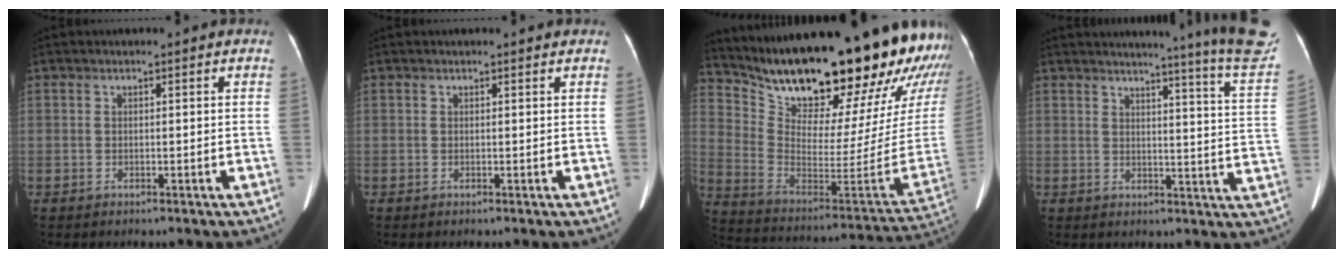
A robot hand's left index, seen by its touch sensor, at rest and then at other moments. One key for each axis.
{"total": 2.5, "fx": 2.3, "fy": 0.5, "fz": 0.9, "tx": -0.009, "ty": 0.002, "tz": 0.022}
{"total": 33.2, "fx": 27.3, "fy": 6.3, "fz": 17.8, "tx": -0.305, "ty": -0.115, "tz": 0.376}
{"total": 18.4, "fx": 16.7, "fy": -2.1, "fz": 7.4, "tx": -0.102, "ty": -0.130, "tz": 0.174}